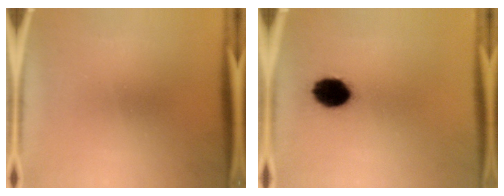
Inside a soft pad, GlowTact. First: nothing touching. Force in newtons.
{"total": 9.5}